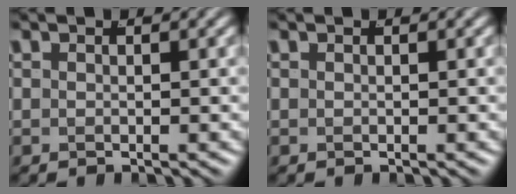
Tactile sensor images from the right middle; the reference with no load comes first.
{"total": 0.0}